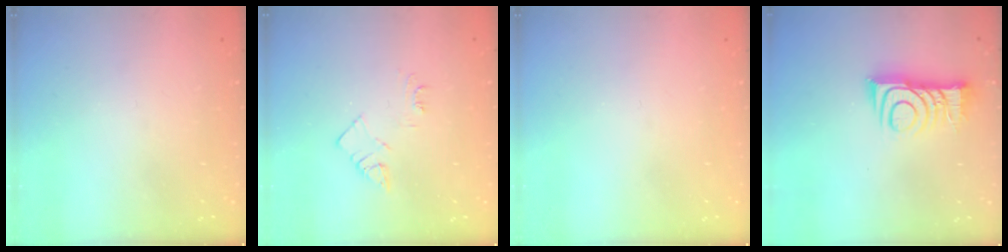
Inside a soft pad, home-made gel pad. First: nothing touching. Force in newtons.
{"total": 5.5, "press": 5.4, "slide": 0.7}
{"total": 0.0}
{"total": 10.3, "press": 10.3, "slide": 0.4}